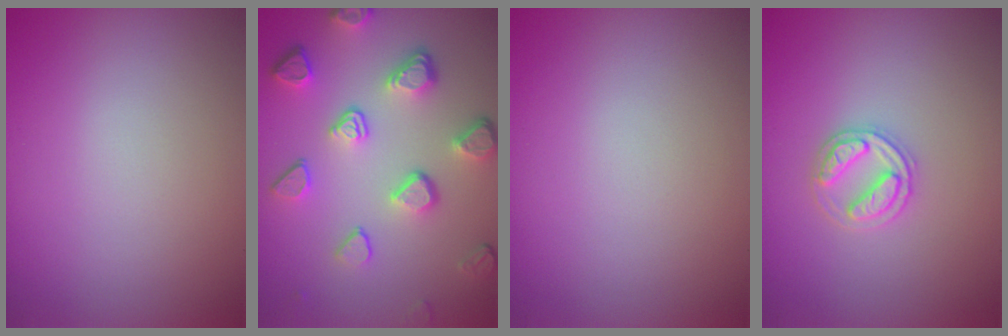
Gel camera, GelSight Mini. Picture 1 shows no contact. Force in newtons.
{"total": 5.1, "press": 3.8, "slide": 3.3}
{"total": 0.0}
{"total": 2.6, "press": 2.5, "slide": 0.5}